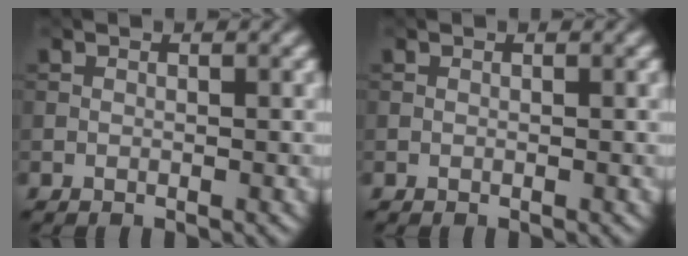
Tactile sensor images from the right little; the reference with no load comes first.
{"total": 0.0}